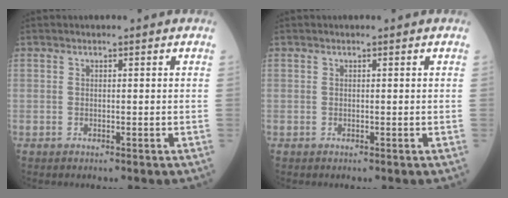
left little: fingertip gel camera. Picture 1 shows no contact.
{"total": 0.0}